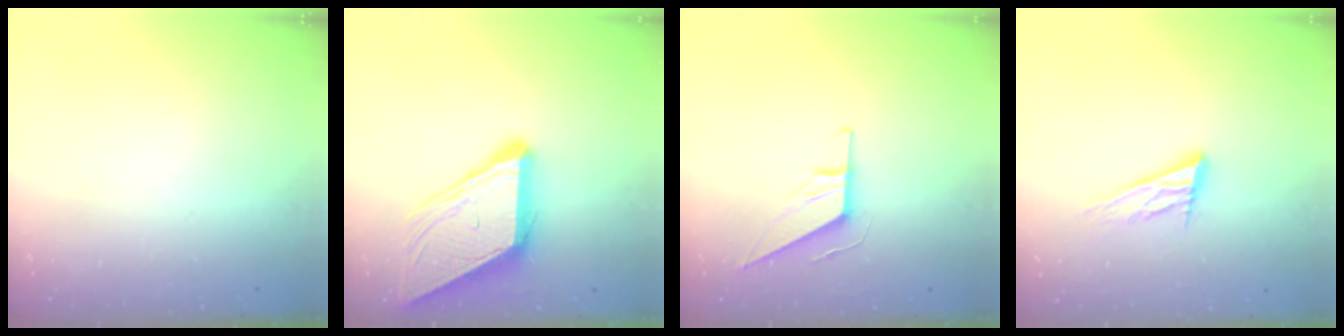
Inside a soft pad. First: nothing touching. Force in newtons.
{"total": 11.8, "press": 11.7, "slide": 1.2}
{"total": 9.2, "press": 9.1, "slide": 0.9}
{"total": 12.7, "press": 12.4, "slide": 2.8}